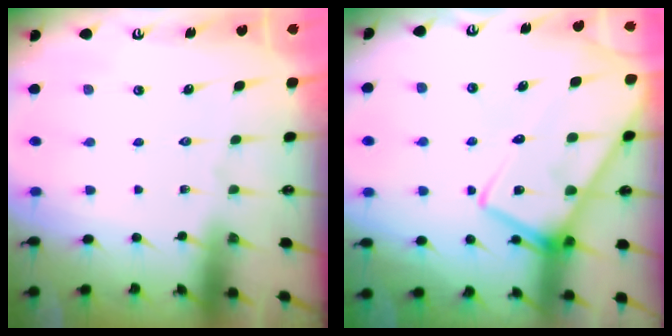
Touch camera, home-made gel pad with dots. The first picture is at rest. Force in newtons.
{"total": 17.0, "press": 16.9, "slide": 1.6}